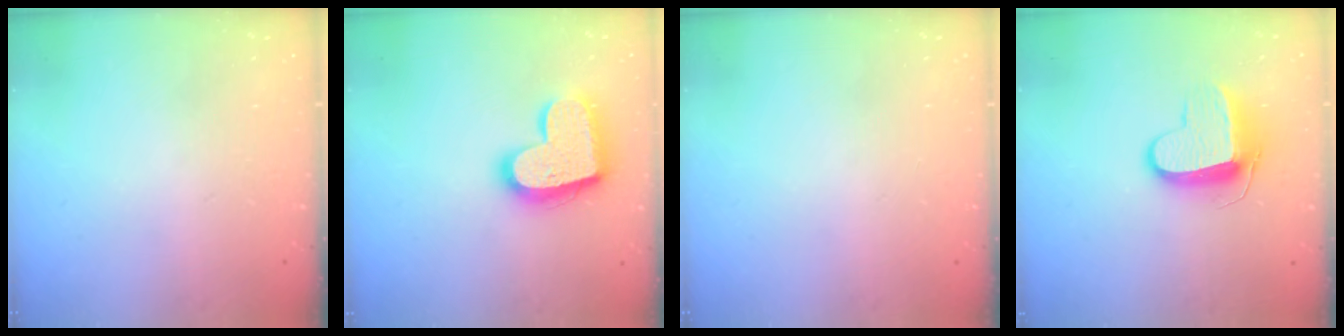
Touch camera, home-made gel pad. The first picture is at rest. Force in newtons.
{"total": 18.0, "press": 18.0, "slide": 1.1}
{"total": 0.0}
{"total": 11.2, "press": 11.2, "slide": 0.8}